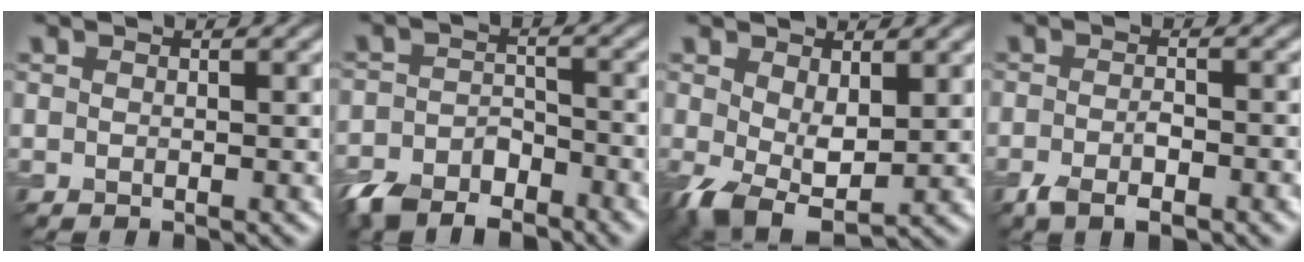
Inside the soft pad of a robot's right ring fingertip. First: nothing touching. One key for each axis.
{"total": 5.2, "fx": -4.2, "fy": 2.3, "fz": 2.2, "tx": -0.041, "ty": -0.005, "tz": -0.083}
{"total": 4.9, "fx": -0.1, "fy": 2.9, "fz": 3.9, "tx": -0.089, "ty": -0.014, "tz": 0.006}
{"total": 4.3, "fx": -2.2, "fy": 1.5, "fz": 3.3, "tx": -0.059, "ty": -0.005, "tz": -0.039}